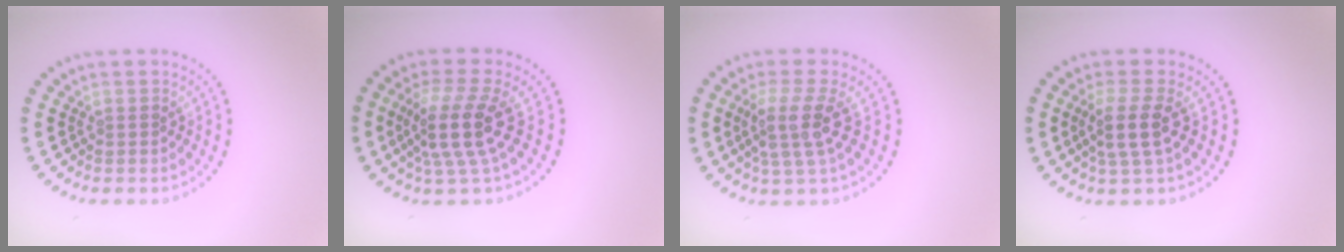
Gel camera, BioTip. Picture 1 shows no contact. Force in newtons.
{"total": 4.4, "press": 3.4, "slide": 2.9}
{"total": 3.7, "press": 2.9, "slide": 2.4}
{"total": 2.7, "press": 2.2, "slide": 1.6}